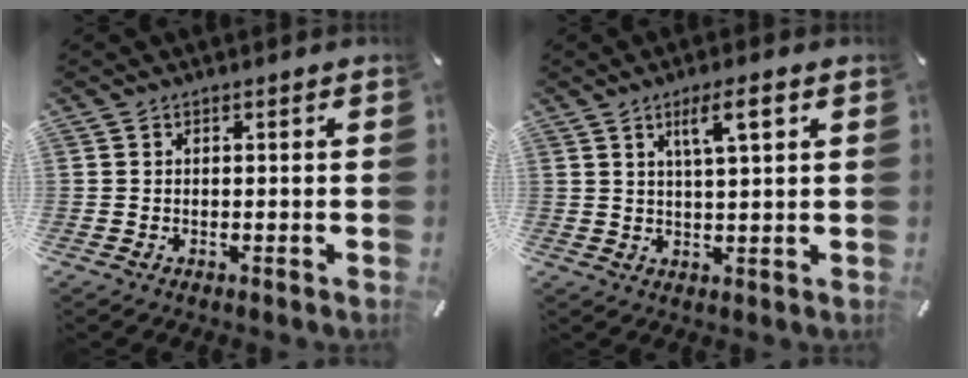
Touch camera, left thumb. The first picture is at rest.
{"total": 6.9, "force": [3.2, 1.4, 5.9], "torque": [-0.107, -0.003, 0.048]}